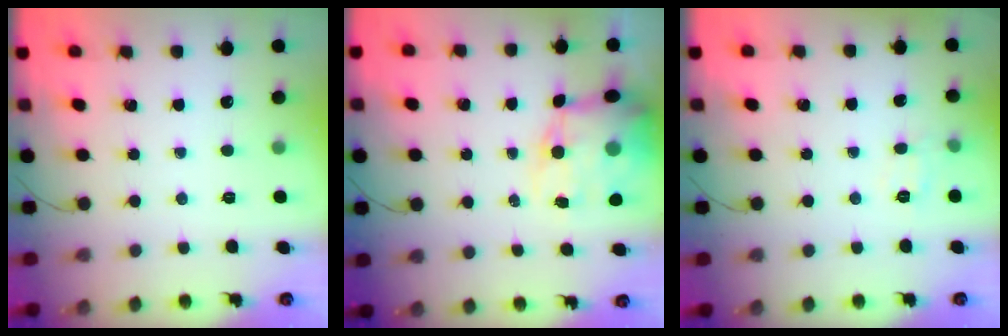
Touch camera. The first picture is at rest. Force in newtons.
{"total": 14.2, "press": 13.8, "slide": 3.5}
{"total": 6.6, "press": 6.4, "slide": 1.7}